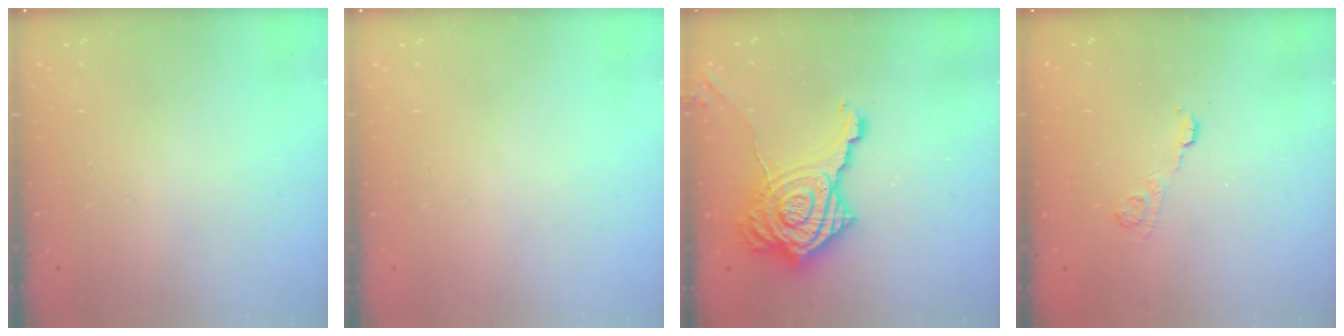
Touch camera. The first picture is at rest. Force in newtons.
{"total": 0.0}
{"total": 23.1, "press": 23.0, "slide": 2.2}
{"total": 3.6, "press": 3.4, "slide": 1.2}